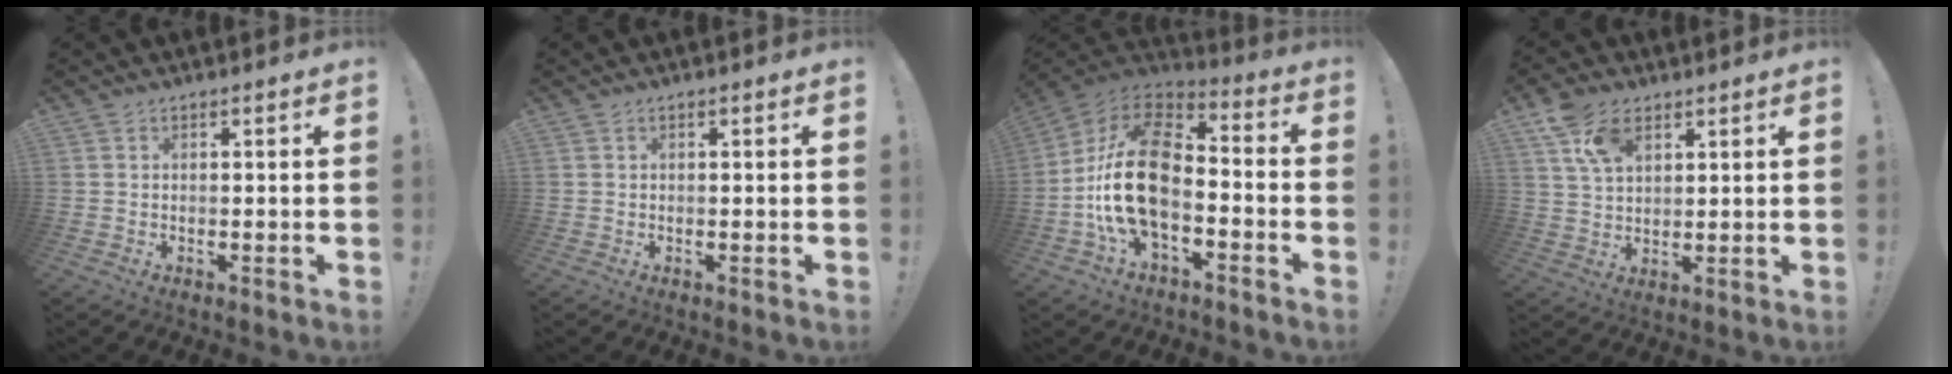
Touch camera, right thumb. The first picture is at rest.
{"total": 0.0}
{"total": 21.1, "force": [-4.0, 12.4, 16.6], "torque": [-0.330, 0.031, -0.062]}
{"total": 9.5, "force": [5.2, 5.6, 5.7], "torque": [-0.099, -0.010, 0.100]}